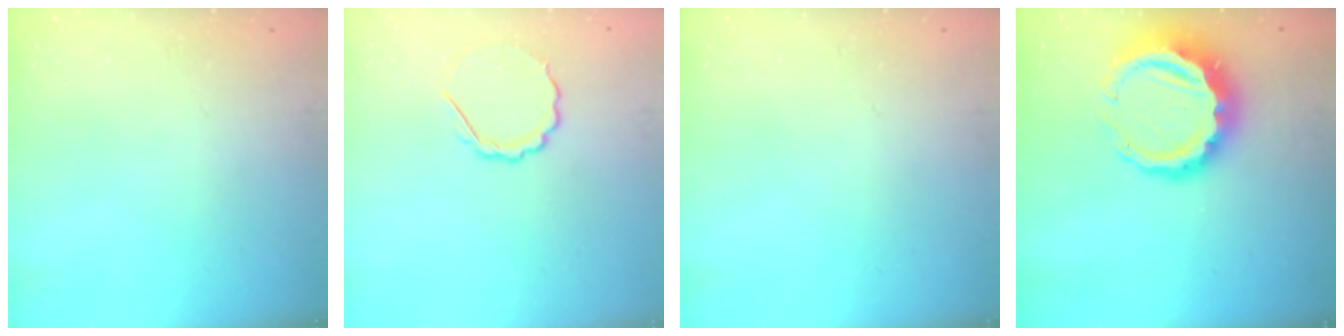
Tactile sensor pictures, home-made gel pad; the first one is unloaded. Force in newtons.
{"total": 4.9, "press": 4.7, "slide": 1.2}
{"total": 0.0}
{"total": 11.8, "press": 11.6, "slide": 2.2}